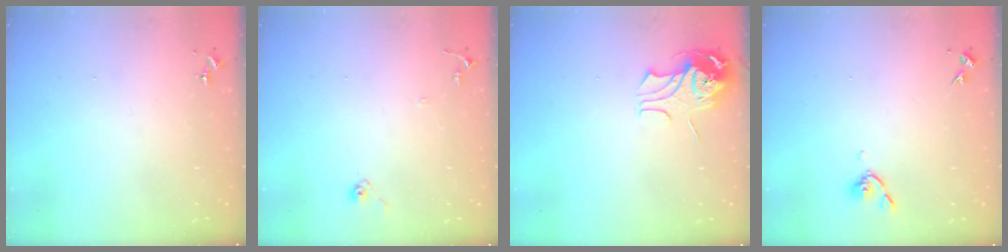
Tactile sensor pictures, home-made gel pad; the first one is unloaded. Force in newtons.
{"total": 6.7, "press": 6.6, "slide": 0.6}
{"total": 10.2, "press": 10.1, "slide": 1.0}
{"total": 5.1, "press": 5.0, "slide": 0.8}